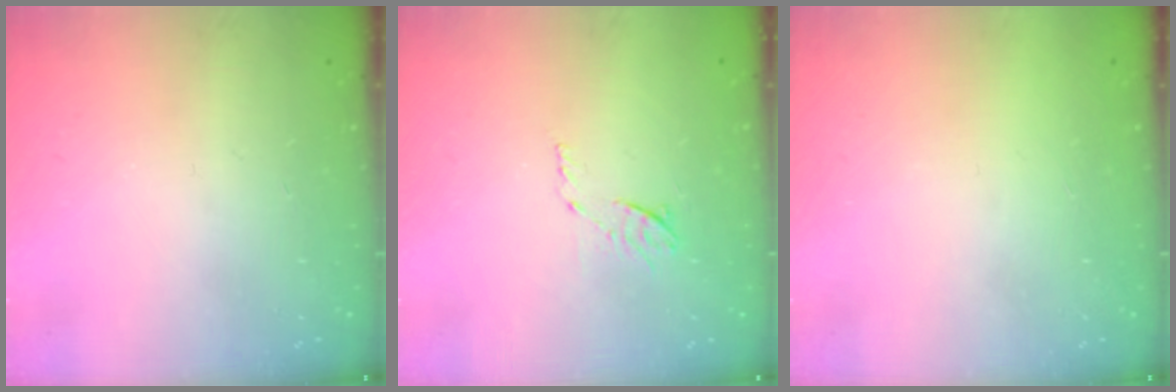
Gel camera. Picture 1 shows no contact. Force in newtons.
{"total": 5.7, "press": 5.6, "slide": 0.8}
{"total": 1.5, "press": 1.5, "slide": 0.1}